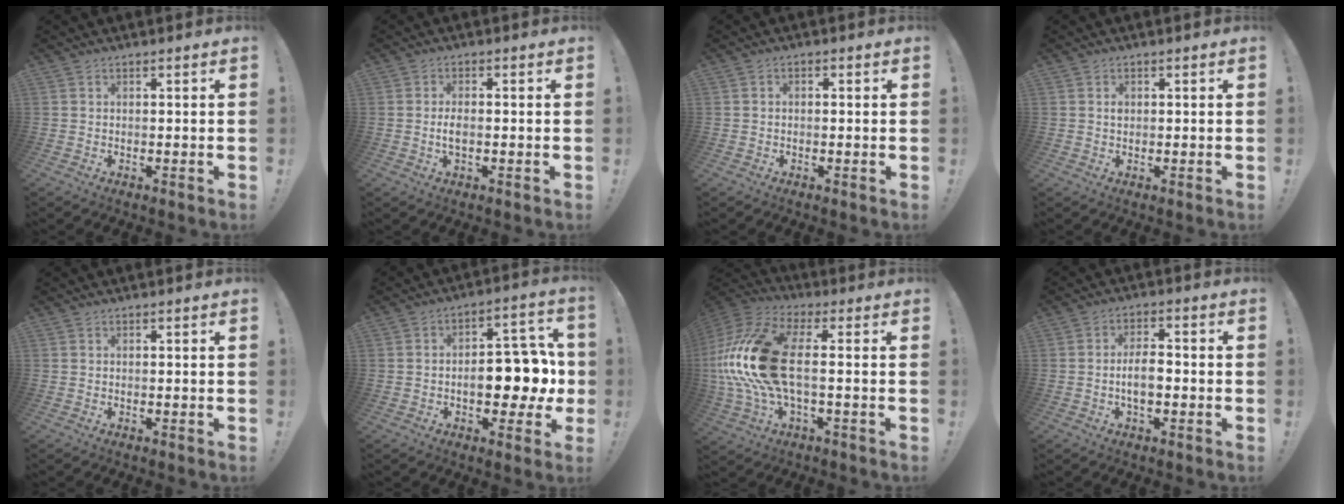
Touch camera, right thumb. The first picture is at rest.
{"total": 3.0, "force": [-0.4, 1.2, 2.7], "torque": [-0.061, 0.000, -0.011]}
{"total": 1.2, "force": [-0.8, 0.6, 0.7], "torque": [-0.016, 0.006, -0.013]}
{"total": 0.8, "force": [0.0, 0.7, 0.4], "torque": [-0.006, 0.002, -0.001]}
{"total": 0.0}
{"total": 14.4, "force": [-1.9, 8.2, 11.7], "torque": [-0.151, 0.018, -0.027]}
{"total": 22.8, "force": [0.2, 10.4, 20.3], "torque": [-0.419, 0.010, 0.010]}
{"total": 6.1, "force": [-1.3, 2.9, 5.2], "torque": [-0.089, 0.002, -0.029]}